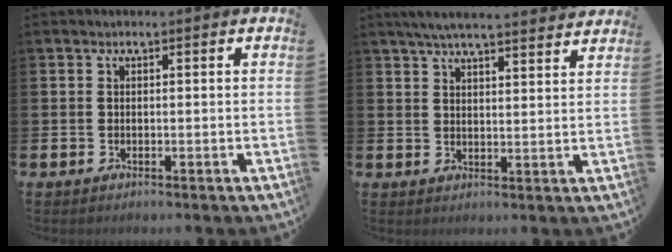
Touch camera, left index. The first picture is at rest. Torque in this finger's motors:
{"motor_torque": [0.74, -0.93, 0.13, 0.11]}